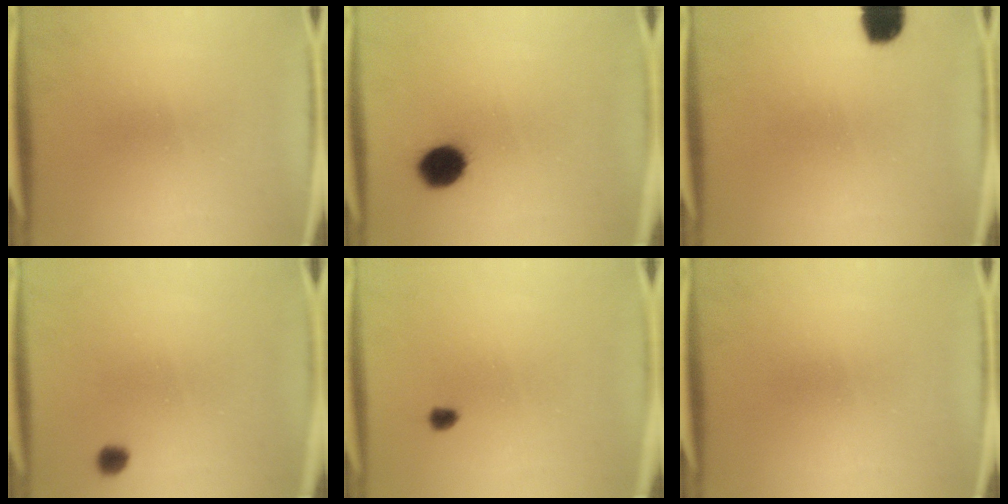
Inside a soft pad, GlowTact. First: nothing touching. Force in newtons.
{"total": 8.3}
{"total": 5.8}
{"total": 1.9}
{"total": 1.7}
{"total": 0.0}